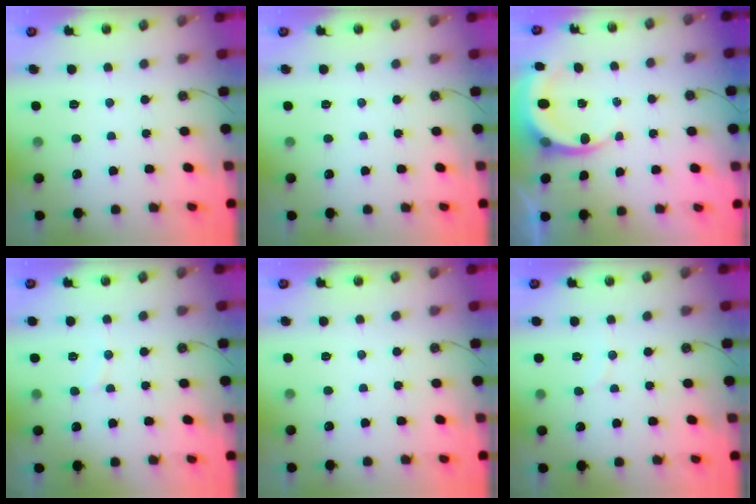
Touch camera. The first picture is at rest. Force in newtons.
{"total": 0.0}
{"total": 4.7, "press": 4.7, "slide": 0.1}
{"total": 3.4, "press": 3.4, "slide": 0.4}
{"total": 0.0}
{"total": 2.0, "press": 2.0, "slide": 0.2}